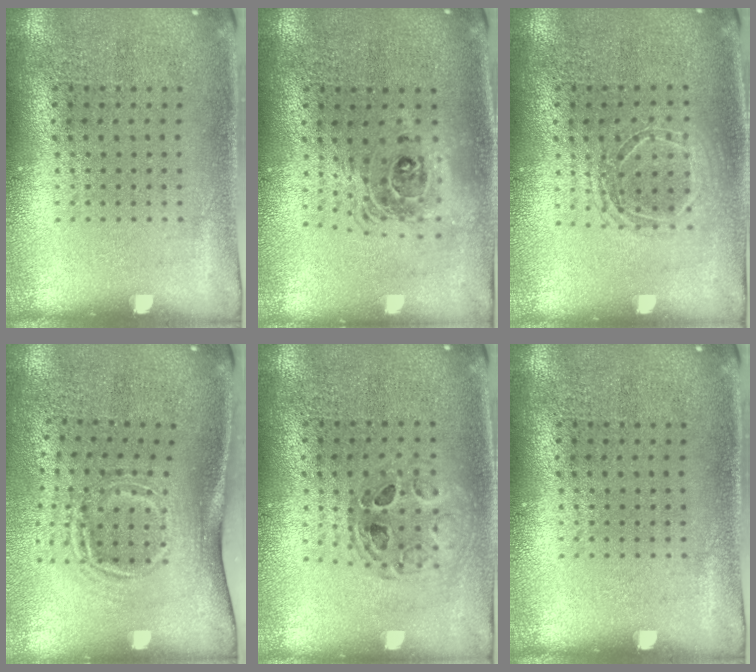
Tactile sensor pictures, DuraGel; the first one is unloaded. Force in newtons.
{"total": 1.7, "press": 1.4, "slide": 0.9}
{"total": 1.5, "press": 1.3, "slide": 0.7}
{"total": 1.9, "press": 1.3, "slide": 1.4}
{"total": 0.8, "press": 0.8, "slide": 0.1}
{"total": 0.0}